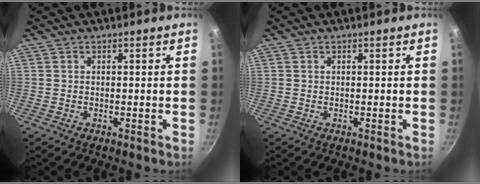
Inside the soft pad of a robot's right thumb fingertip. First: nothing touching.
{"total": 0.0}